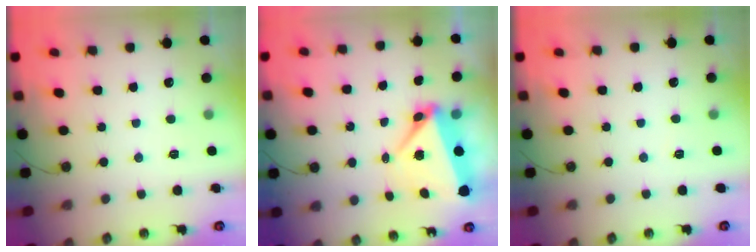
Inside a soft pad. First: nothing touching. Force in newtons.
{"total": 7.3, "press": 7.3, "slide": 0.7}
{"total": 3.4, "press": 2.7, "slide": 2.1}